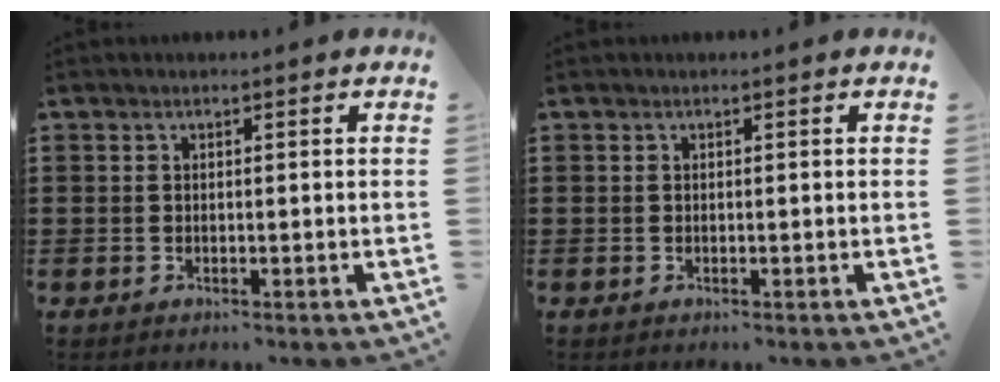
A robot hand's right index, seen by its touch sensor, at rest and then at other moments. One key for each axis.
{"total": 0.0}